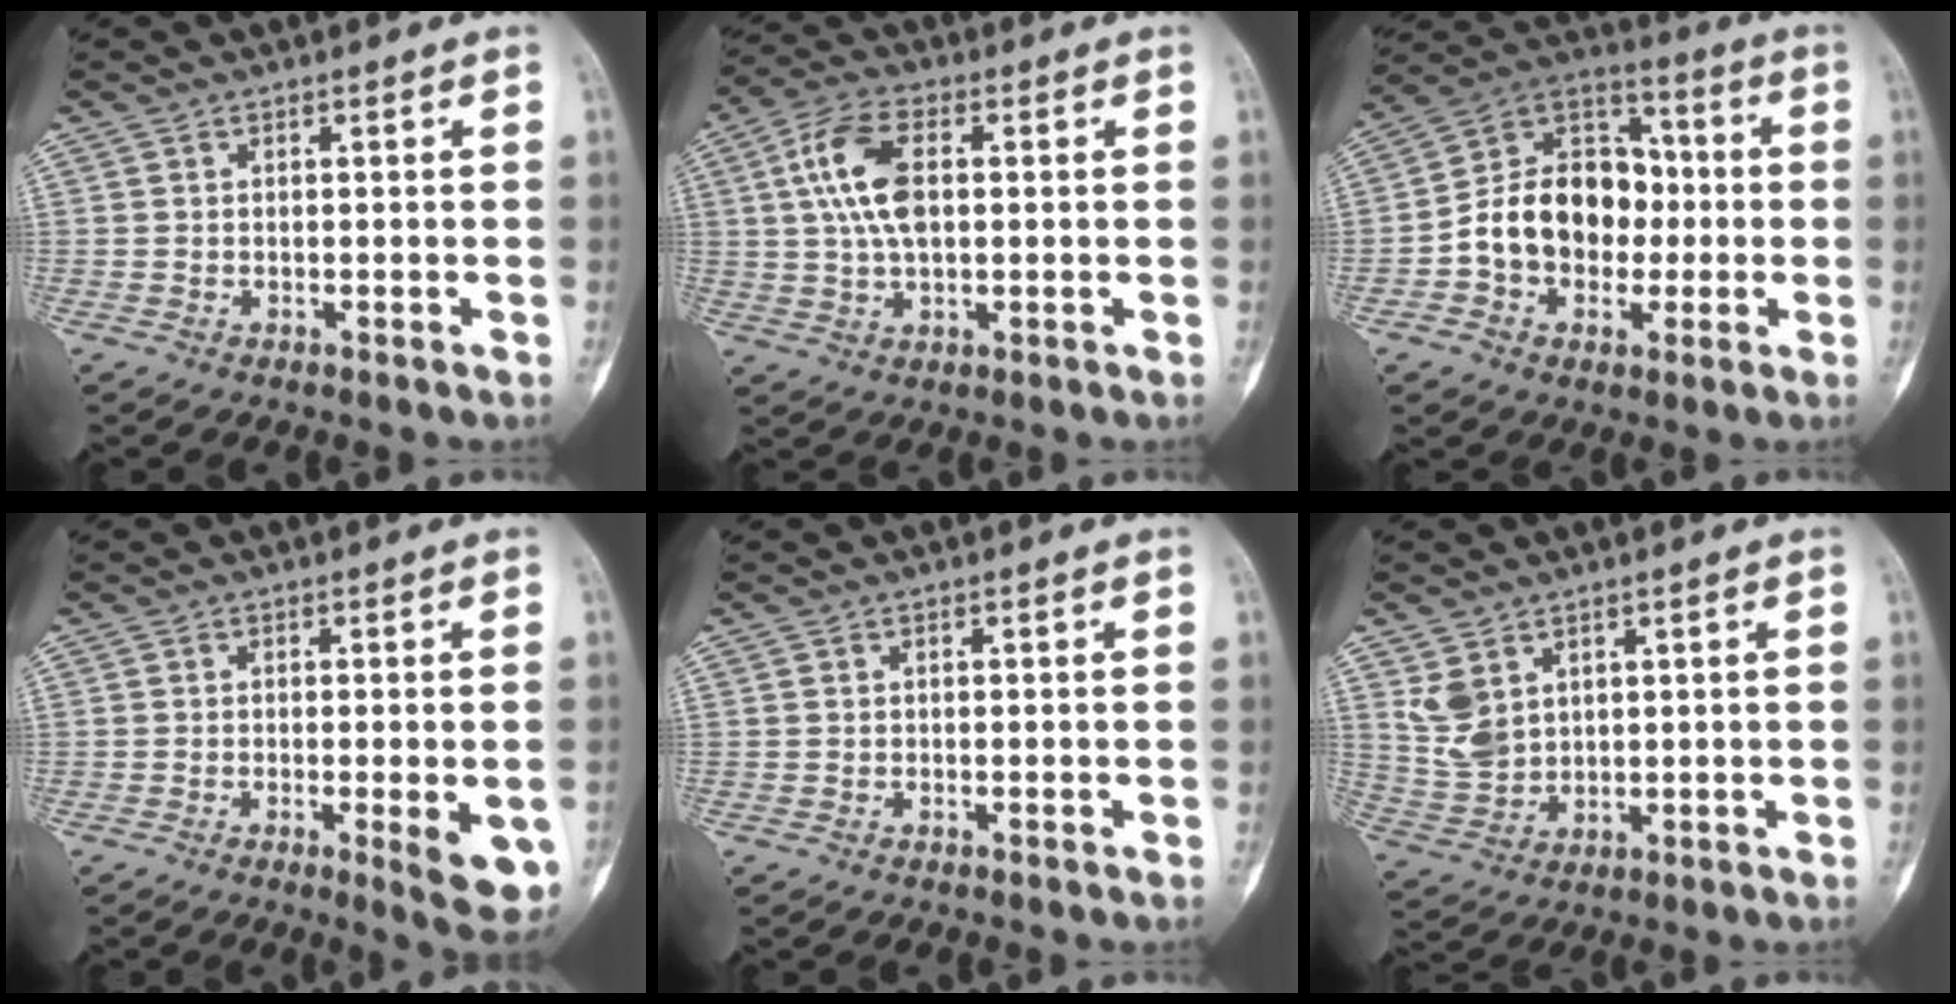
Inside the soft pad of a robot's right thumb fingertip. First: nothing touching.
{"total": 10.7, "force": [1.8, 5.6, 8.9], "torque": [-0.179, 0.010, 0.033]}
{"total": 16.9, "force": [-1.8, 12.9, 10.8], "torque": [-0.129, 0.041, -0.035]}
{"total": 7.5, "force": [-2.0, 1.9, 7.0], "torque": [-0.079, -0.014, -0.023]}
{"total": 0.0}
{"total": 6.6, "force": [3.1, 4.5, 3.7], "torque": [-0.064, -0.014, 0.079]}